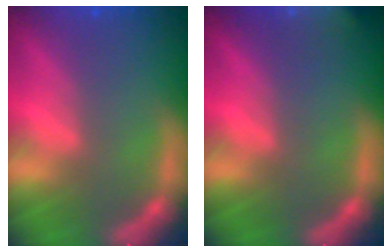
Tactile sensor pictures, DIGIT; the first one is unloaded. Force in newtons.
{"total": 6.9}